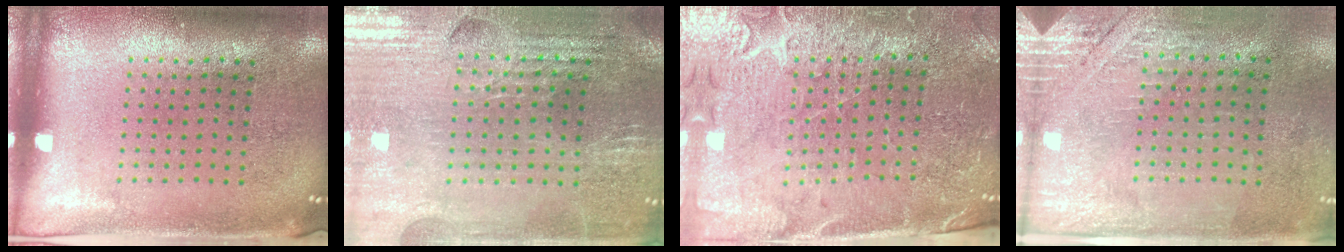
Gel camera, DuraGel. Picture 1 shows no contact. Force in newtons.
{"total": 2.9, "press": 2.8, "slide": 0.5}
{"total": 3.3, "press": 3.2, "slide": 1.0}
{"total": 2.8, "press": 2.5, "slide": 1.3}